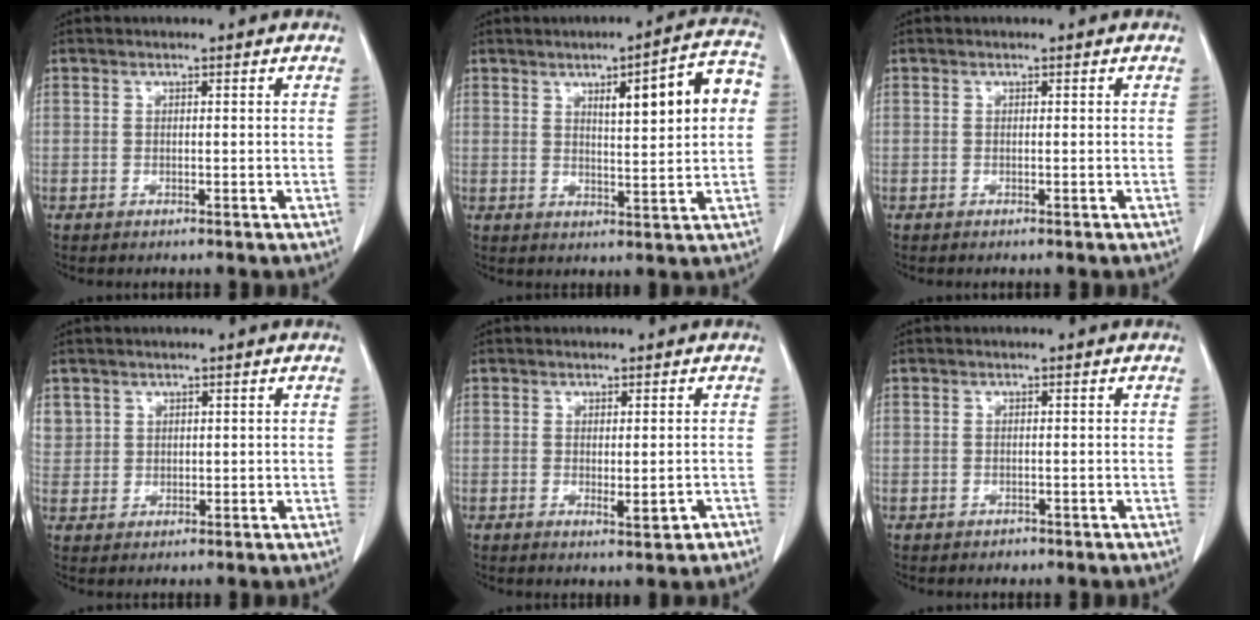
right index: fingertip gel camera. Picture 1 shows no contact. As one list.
[{"total": 10.5, "force": [2.5, 1.3, 10.2], "torque": [-0.140, 0.020, 0.035]}, {"total": 0.0}, {"total": 3.4, "force": [1.8, 2.9, 0.3], "torque": [0.001, 0.005, 0.038]}, {"total": 2.8, "force": [-0.9, 0.8, 2.6], "torque": [-0.035, -0.007, -0.007]}, {"total": 0.8, "force": [-0.5, 0.7, 0.1], "torque": [-0.003, 0.002, -0.005]}]